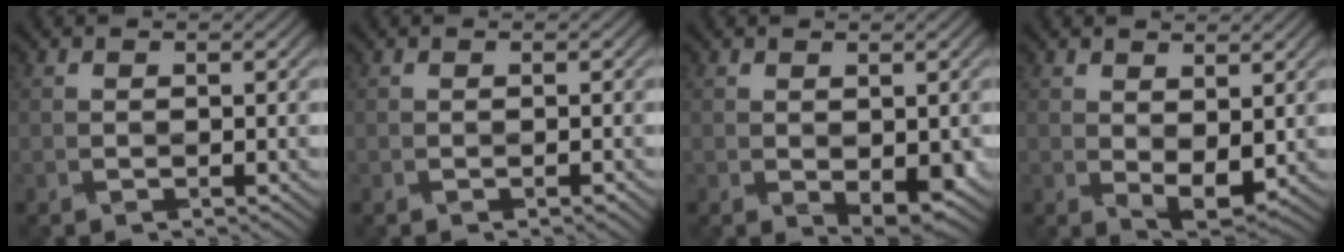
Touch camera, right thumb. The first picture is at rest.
{"total": 0.6, "force": [-0.4, 0.2, 0.4], "torque": [-0.004, -0.001, -0.005]}
{"total": 3.3, "force": [-0.8, 1.6, 2.7], "torque": [-0.043, -0.010, -0.009]}
{"total": 3.6, "force": [0.6, 1.8, 3.0], "torque": [-0.060, -0.008, 0.012]}